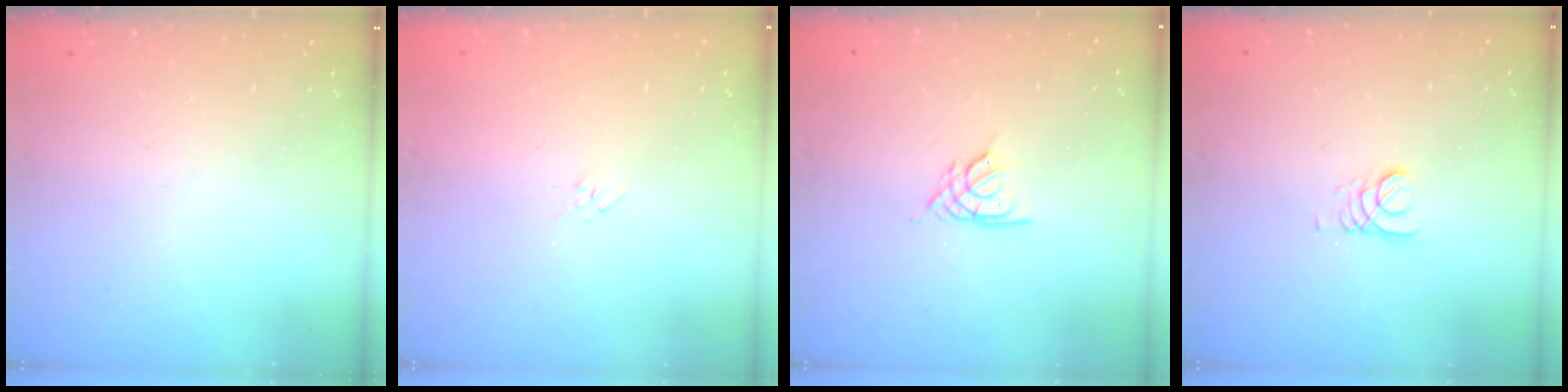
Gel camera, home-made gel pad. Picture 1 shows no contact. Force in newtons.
{"total": 2.9, "press": 2.9, "slide": 0.6}
{"total": 2.6, "press": 2.6, "slide": 0.6}
{"total": 2.2, "press": 2.2, "slide": 0.3}